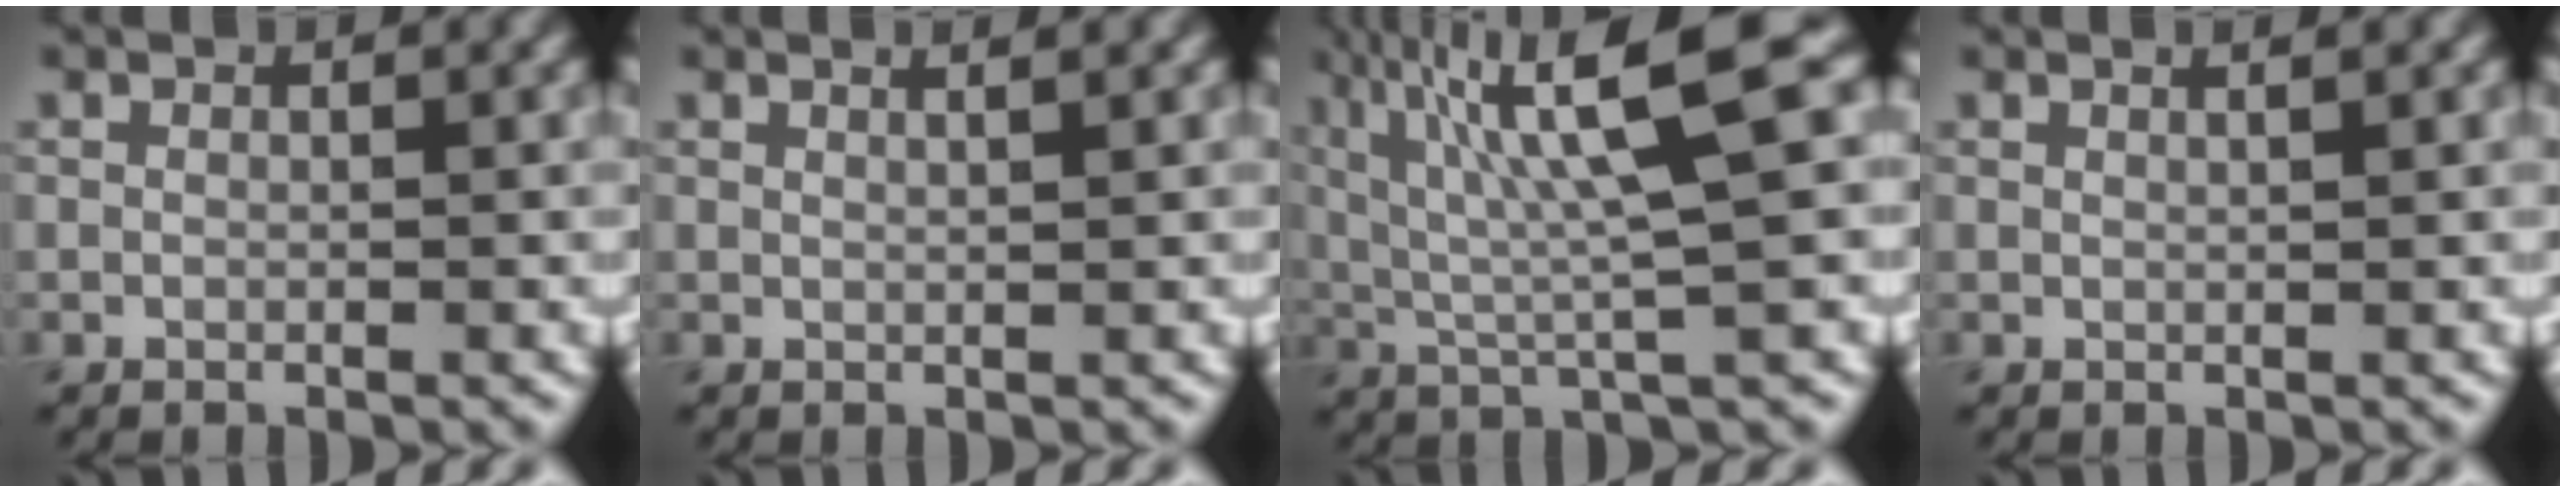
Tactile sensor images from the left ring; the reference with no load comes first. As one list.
[{"total": 2.6, "force": [1.6, 1.1, 1.8], "torque": [0.001, 0.009, -0.007]}, {"total": 10.9, "force": [3.7, 1.9, 10.1], "torque": [-0.155, 0.020, 0.064]}, {"total": 2.2, "force": [1.3, 1.0, 1.5], "torque": [0.000, 0.003, -0.009]}]